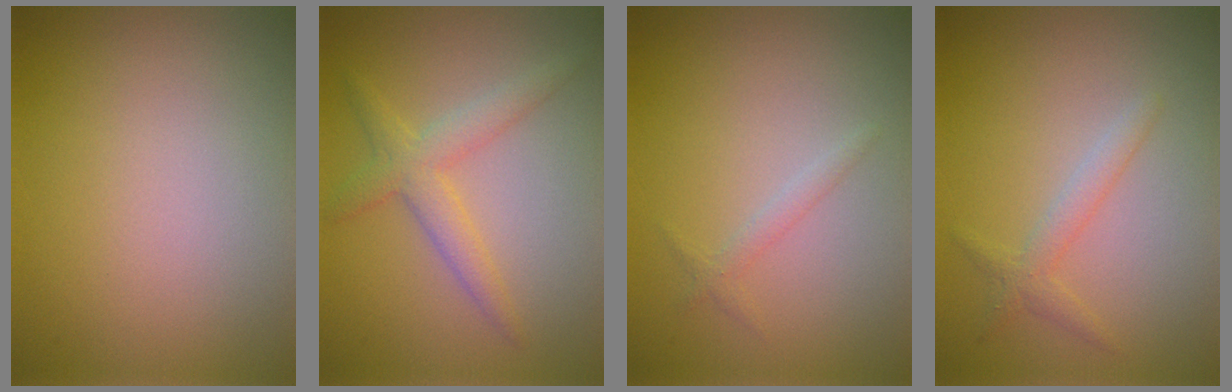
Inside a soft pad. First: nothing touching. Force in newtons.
{"total": 3.0, "press": 3.0, "slide": 0.0}
{"total": 0.9, "press": 0.9, "slide": 0.1}
{"total": 1.7, "press": 1.6, "slide": 0.2}